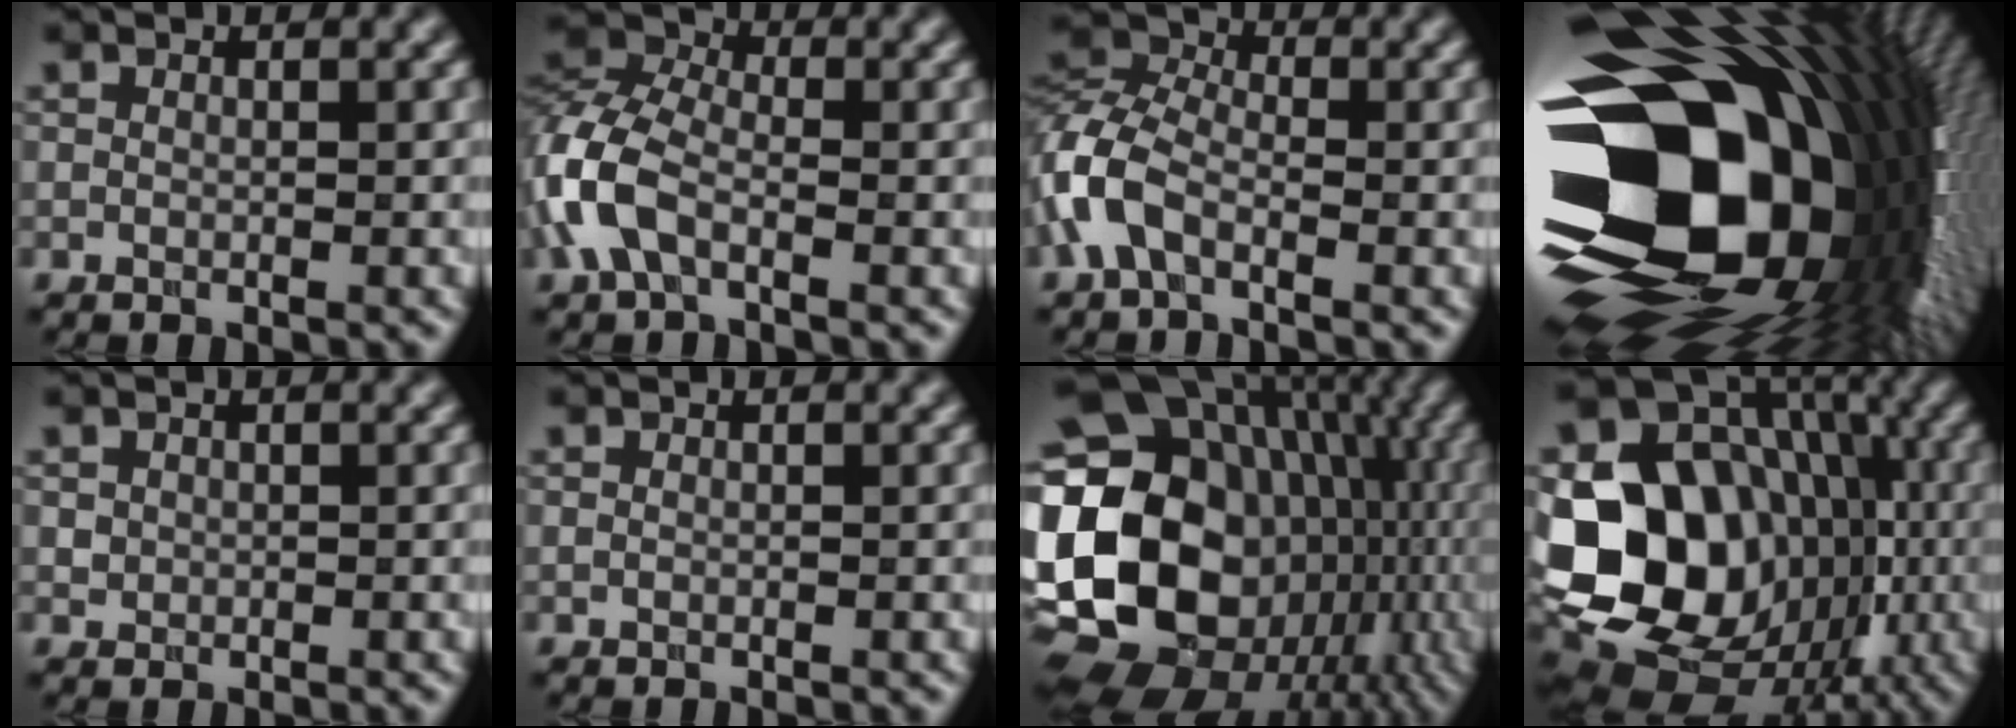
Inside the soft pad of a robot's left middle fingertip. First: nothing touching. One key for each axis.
{"total": 6.2, "fx": -2.4, "fy": 3.5, "fz": 4.5, "tx": -0.114, "ty": 0.010, "tz": -0.065}
{"total": 5.3, "fx": -2.4, "fy": 3.0, "fz": 3.7, "tx": -0.090, "ty": 0.009, "tz": -0.065}
{"total": 23.1, "fx": -3.5, "fy": 15.9, "fz": 16.4, "tx": -0.270, "ty": -0.011, "tz": -0.082}
{"total": 0.8, "fx": 0.1, "fy": 0.8, "fz": 0.2, "tx": 0.002, "ty": -0.005, "tz": 0.005}
{"total": 0.0}
{"total": 22.0, "fx": -0.5, "fy": 17.7, "fz": 13.1, "tx": -0.235, "ty": 0.004, "tz": -0.011}
{"total": 19.0, "fx": -2.4, "fy": 15.9, "fz": 10.1, "tx": -0.151, "ty": -0.020, "tz": -0.044}